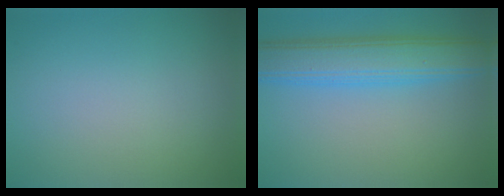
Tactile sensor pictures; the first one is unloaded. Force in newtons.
{"total": 6.8, "press": 6.8, "slide": 0.3}